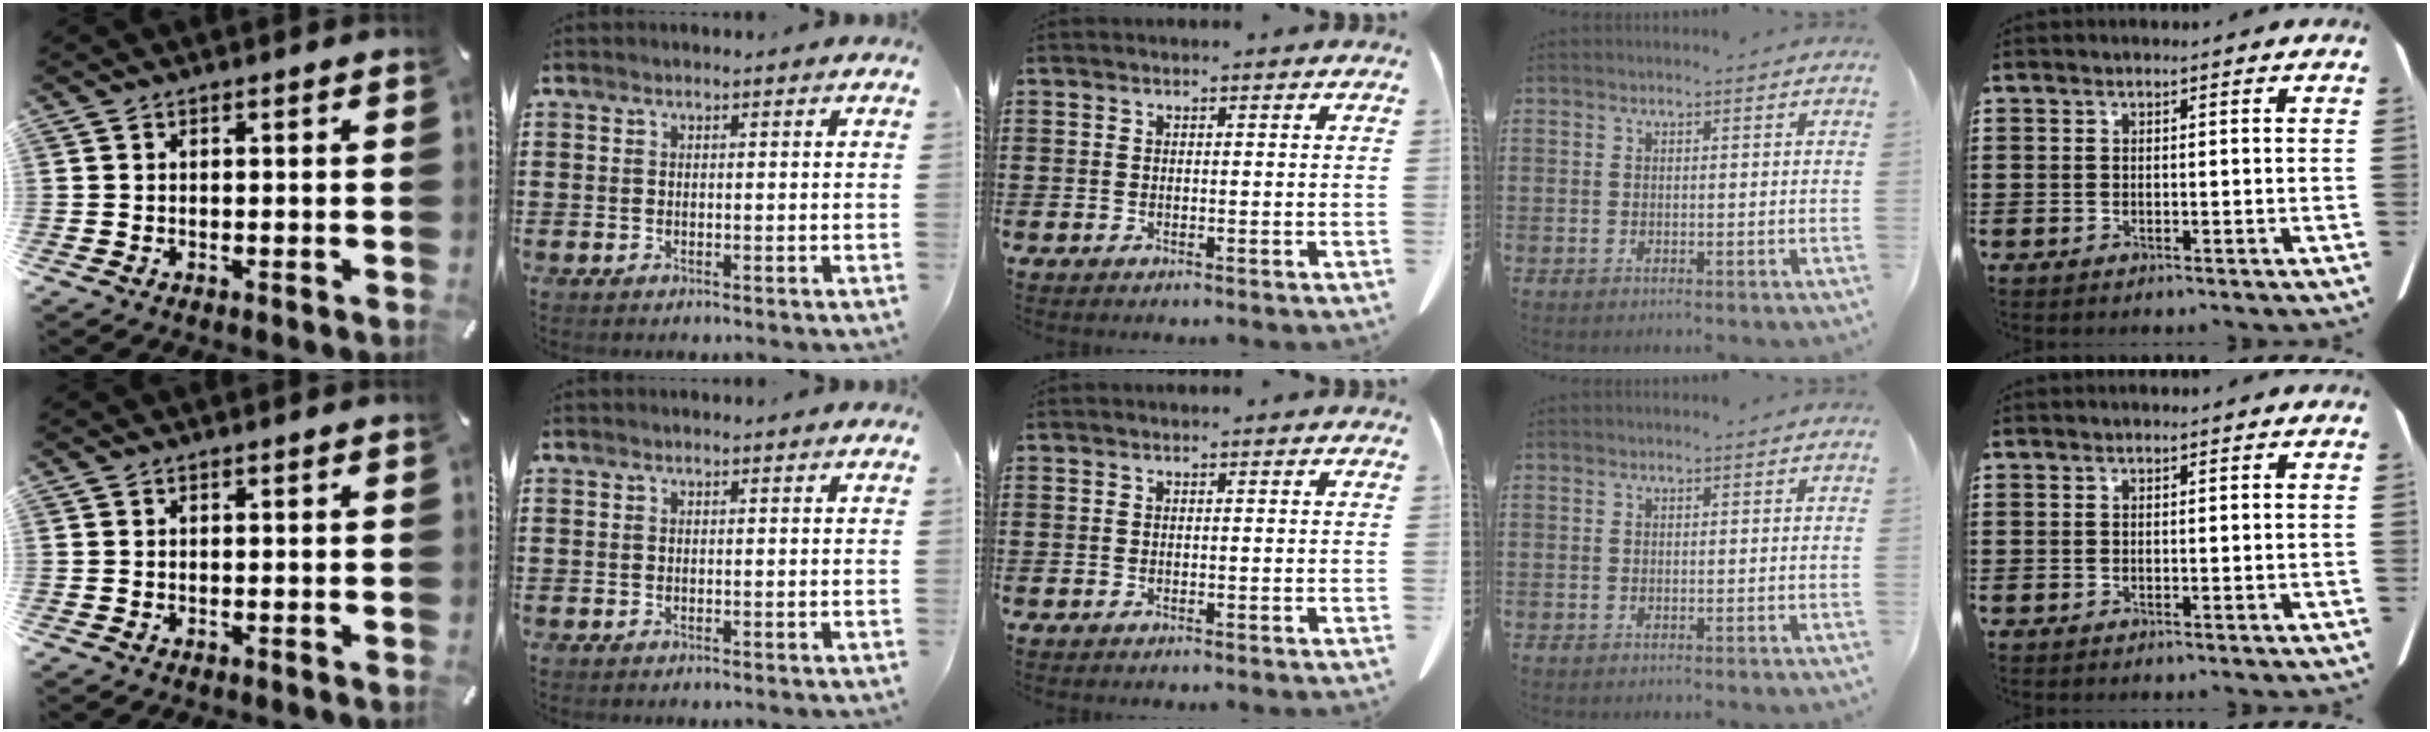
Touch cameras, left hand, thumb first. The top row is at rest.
{}